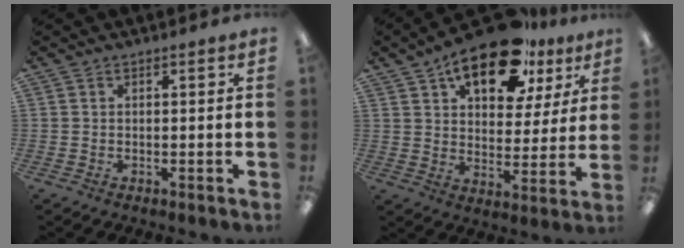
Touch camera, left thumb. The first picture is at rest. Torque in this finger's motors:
{"motor_torque": [0.40, 0.52, 1.67, -1.09, 0.37]}